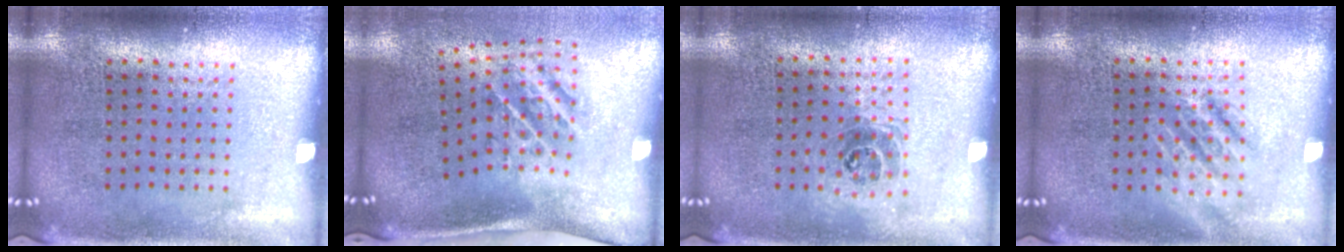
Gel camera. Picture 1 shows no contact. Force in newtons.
{"total": 2.2, "press": 1.3, "slide": 1.9}
{"total": 1.0, "press": 0.9, "slide": 0.4}
{"total": 1.2, "press": 1.2, "slide": 0.2}